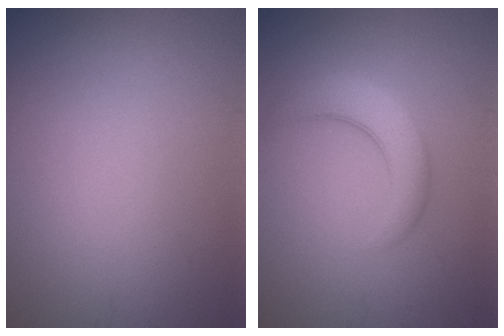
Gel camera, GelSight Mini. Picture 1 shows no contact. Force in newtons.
{"total": 4.1, "press": 4.1, "slide": 0.2}